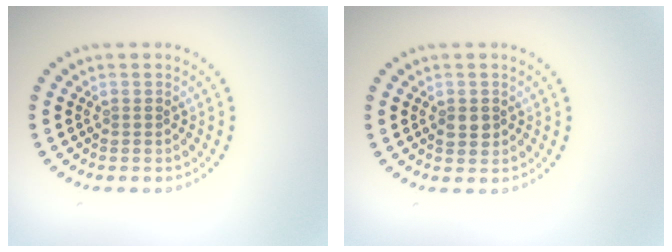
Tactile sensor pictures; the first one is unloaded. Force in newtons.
{"total": 1.4, "press": 1.4, "slide": 0.2}